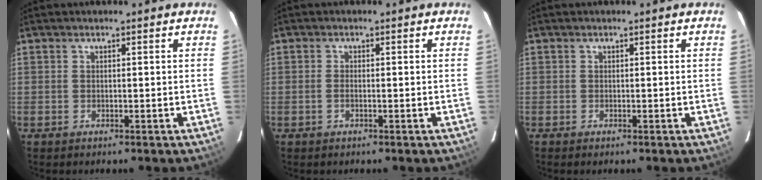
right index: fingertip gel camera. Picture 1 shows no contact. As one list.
[{"total": 1.1, "force": [-0.4, 0.4, 0.9], "torque": [-0.021, 0.000, -0.008]}, {"total": 0.0}]